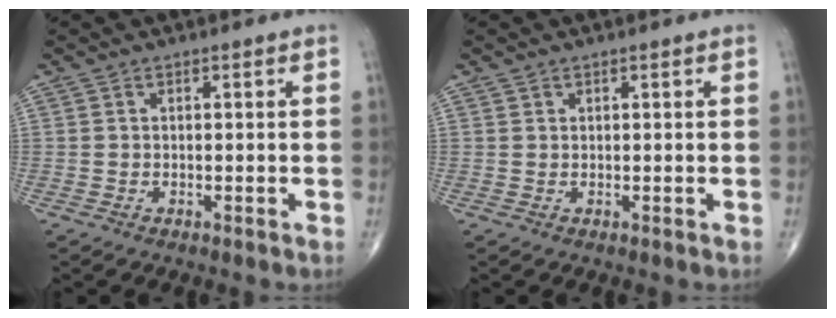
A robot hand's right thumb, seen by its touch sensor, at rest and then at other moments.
{"total": 0.5, "force": [0.4, 0.3, 0.0], "torque": [0.002, -0.002, 0.005]}